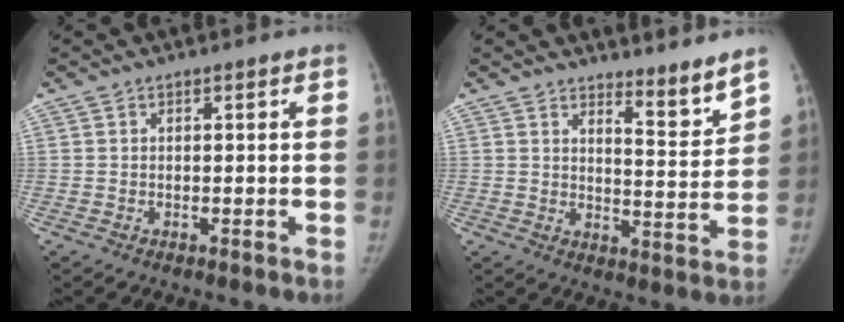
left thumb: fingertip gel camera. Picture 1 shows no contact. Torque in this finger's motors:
{"motor_torque": [0.07, -0.19, 0.55, -0.42, 0.01]}